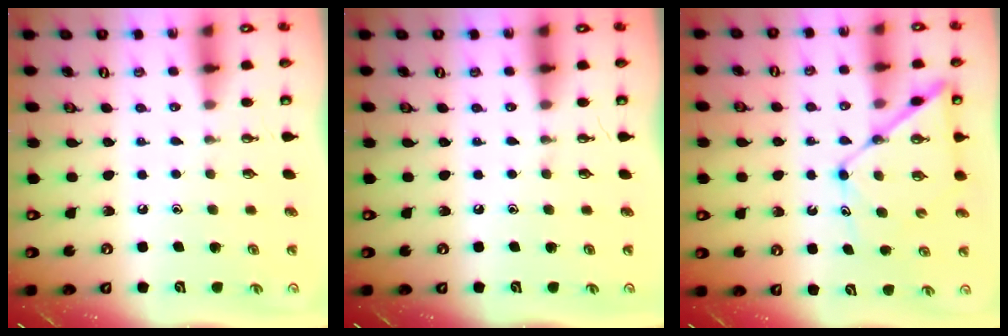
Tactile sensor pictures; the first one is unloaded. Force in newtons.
{"total": 0.0}
{"total": 11.2, "press": 11.1, "slide": 1.0}